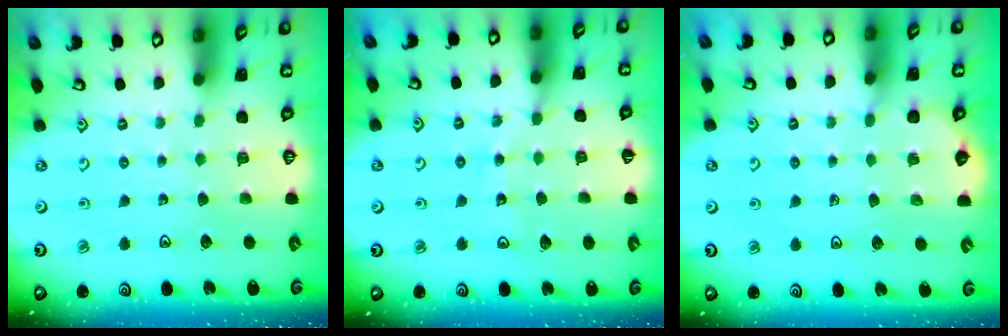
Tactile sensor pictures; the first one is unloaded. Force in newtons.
{"total": 8.7, "press": 8.6, "slide": 1.1}
{"total": 2.3, "press": 2.3, "slide": 0.1}